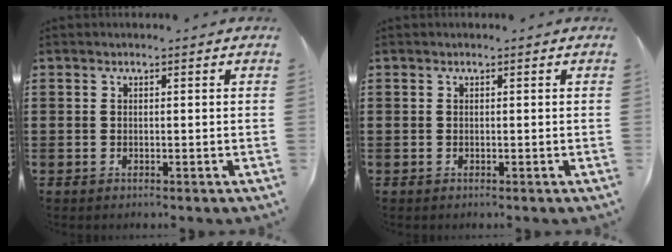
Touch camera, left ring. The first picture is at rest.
{"total": 0.0}